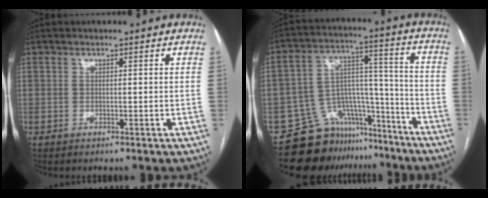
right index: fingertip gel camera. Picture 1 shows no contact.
{"total": 13.6, "force": [-11.5, 7.2, 1.5], "torque": [-0.013, 0.082, -0.177]}